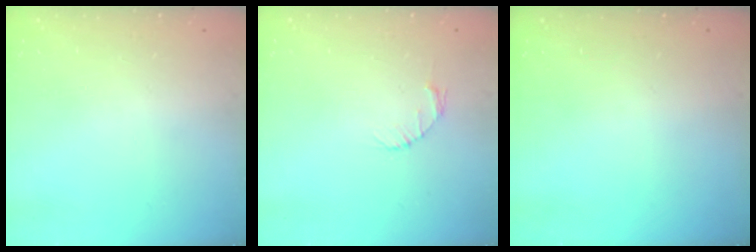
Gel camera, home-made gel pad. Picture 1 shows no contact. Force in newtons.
{"total": 2.7, "press": 2.7, "slide": 0.4}
{"total": 0.0}